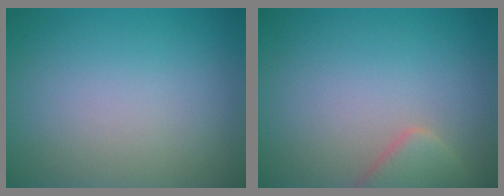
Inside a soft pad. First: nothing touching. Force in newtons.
{"total": 2.9, "press": 2.8, "slide": 0.3}